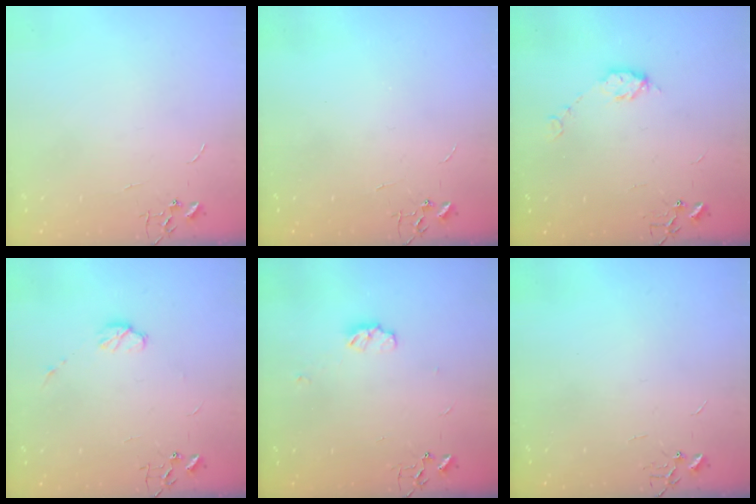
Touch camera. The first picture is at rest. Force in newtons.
{"total": 0.0}
{"total": 6.3, "press": 6.3, "slide": 0.6}
{"total": 5.7, "press": 5.6, "slide": 1.2}
{"total": 5.0, "press": 5.0, "slide": 0.6}
{"total": 0.0}